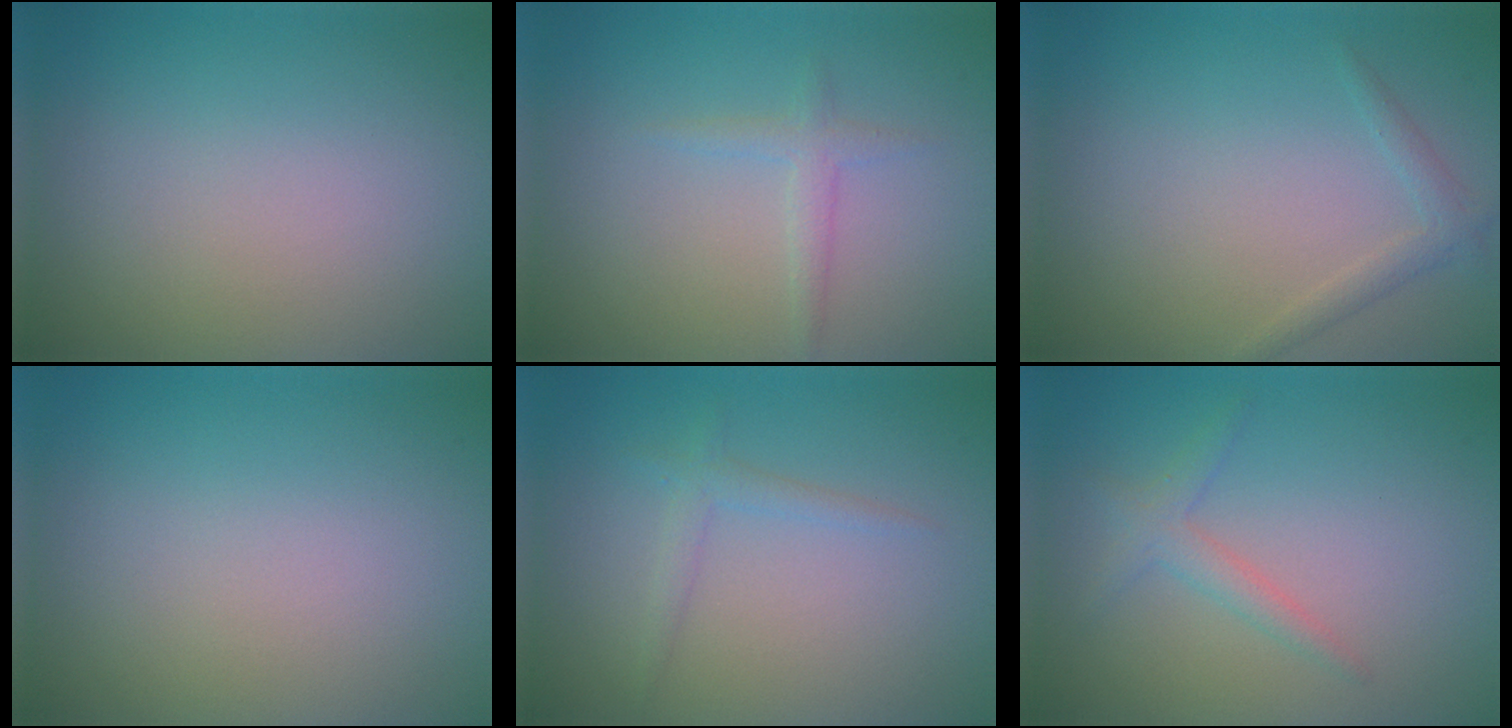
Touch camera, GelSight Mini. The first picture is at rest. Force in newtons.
{"total": 1.4, "press": 1.4, "slide": 0.1}
{"total": 1.4, "press": 1.4, "slide": 0.1}
{"total": 0.0}
{"total": 1.4, "press": 1.4, "slide": 0.1}
{"total": 1.8, "press": 1.8, "slide": 0.1}